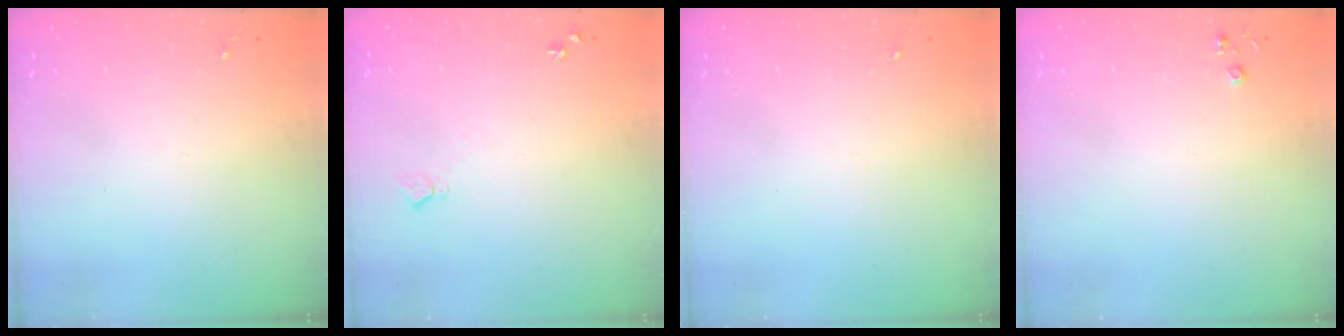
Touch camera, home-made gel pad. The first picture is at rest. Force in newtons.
{"total": 5.5, "press": 5.5, "slide": 0.7}
{"total": 0.0}
{"total": 2.8, "press": 2.8, "slide": 0.3}